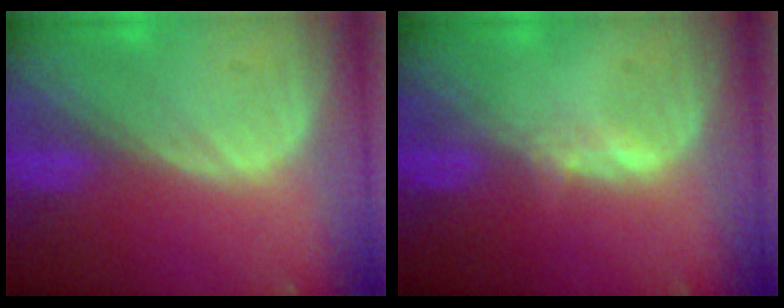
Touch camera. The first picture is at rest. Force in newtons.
{"total": 1.1, "press": 1.1, "slide": 0.3}